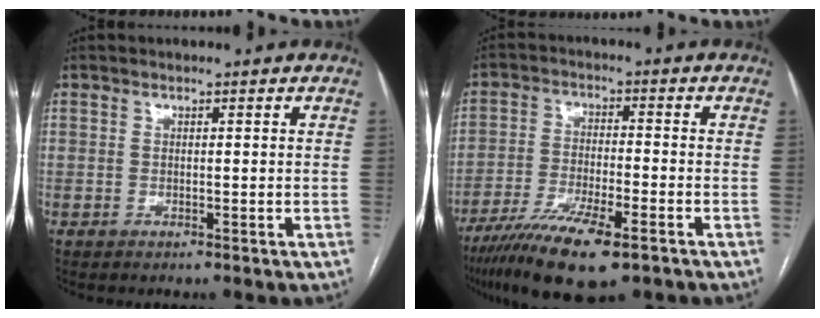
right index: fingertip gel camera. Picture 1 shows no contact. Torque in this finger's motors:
{"motor_torque": [1.43, -0.70, 0.70, 0.16]}